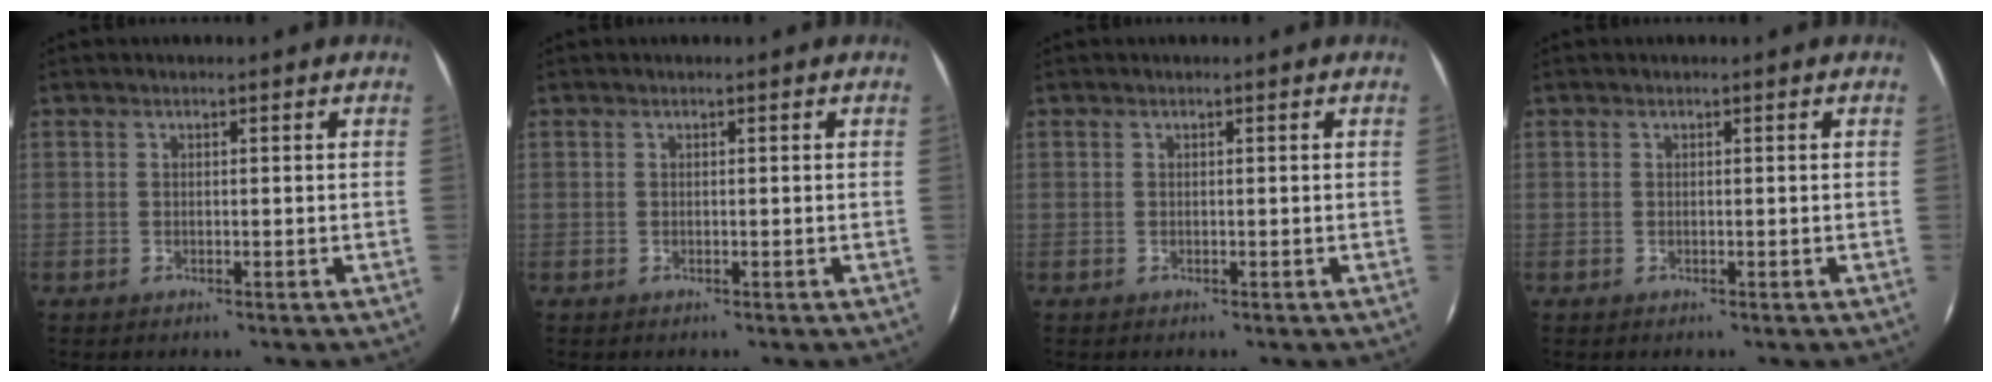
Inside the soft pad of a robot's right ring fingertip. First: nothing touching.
{"total": 0.0}
{"total": 0.0}
{"total": 0.0}